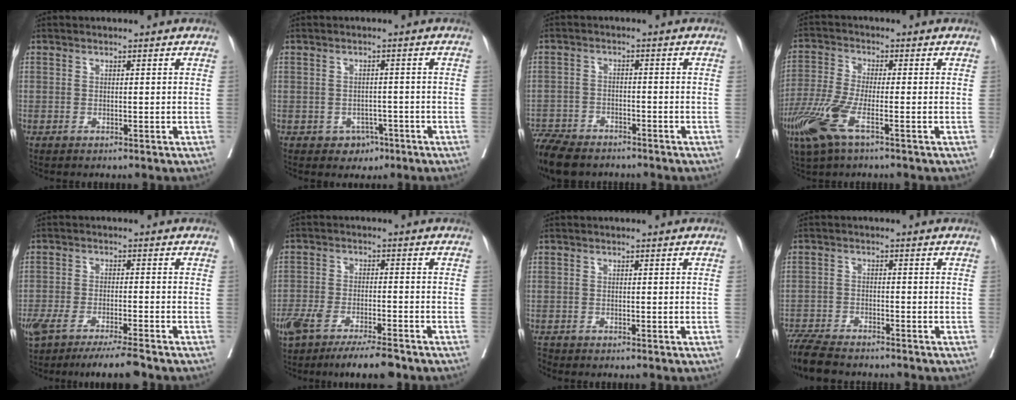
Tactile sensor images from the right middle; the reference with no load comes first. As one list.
[{"total": 2.9, "force": [-1.5, 2.3, 0.8], "torque": [-0.003, 0.009, -0.014]}, {"total": 9.4, "force": [-8.0, 3.4, 3.6], "torque": [-0.065, -0.015, -0.135]}, {"total": 8.2, "force": [-4.1, 1.5, 7.0], "torque": [-0.169, -0.019, -0.085]}, {"total": 8.6, "force": [-7.0, 0.2, 4.9], "torque": [-0.077, -0.013, -0.115]}, {"total": 10.4, "force": [-8.0, 1.8, 6.4], "torque": [-0.107, -0.013, -0.130]}, {"total": 0.5, "force": [-0.5, -0.1, 0.2], "torque": [-0.009, -0.002, -0.008]}, {"total": 8.2, "force": [-7.4, 1.6, 3.3], "torque": [-0.054, -0.020, -0.127]}]